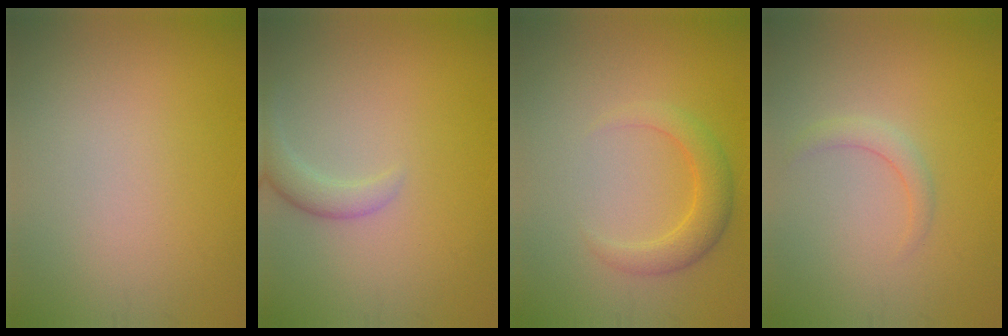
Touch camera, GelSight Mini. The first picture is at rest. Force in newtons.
{"total": 2.3, "press": 2.3, "slide": 0.2}
{"total": 2.8, "press": 2.8, "slide": 0.2}
{"total": 1.4, "press": 1.4, "slide": 0.0}